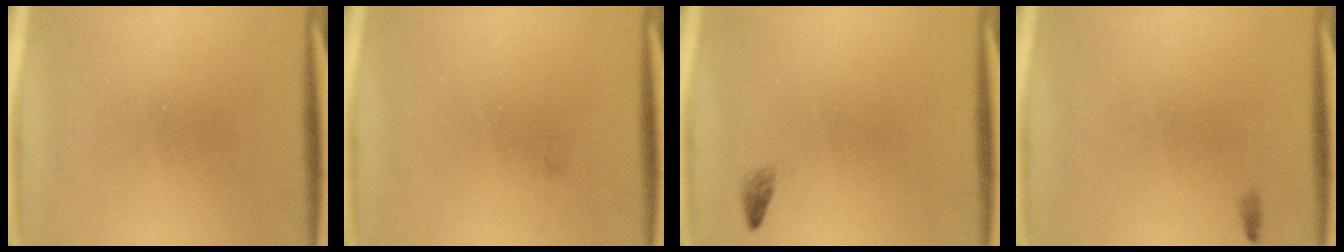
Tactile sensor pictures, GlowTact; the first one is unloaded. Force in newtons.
{"total": 0.7}
{"total": 0.8}
{"total": 0.5}